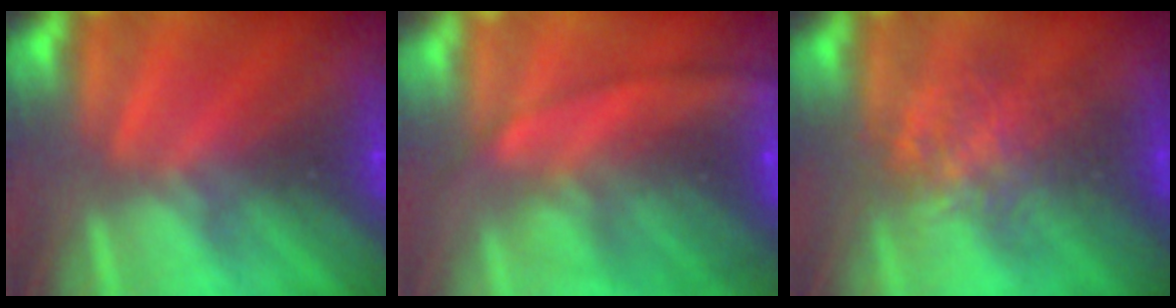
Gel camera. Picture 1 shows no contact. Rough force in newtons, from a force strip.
{"total": 8.2}
{"total": 2.3}